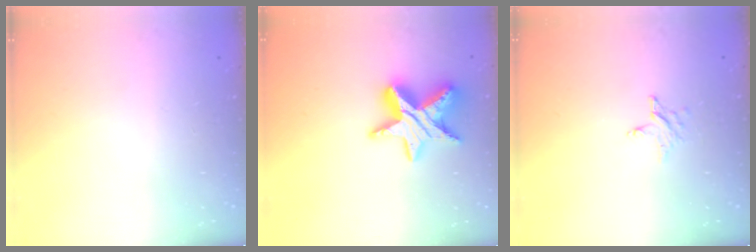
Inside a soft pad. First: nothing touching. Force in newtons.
{"total": 13.3, "press": 13.2, "slide": 1.1}
{"total": 3.0, "press": 3.0, "slide": 0.3}